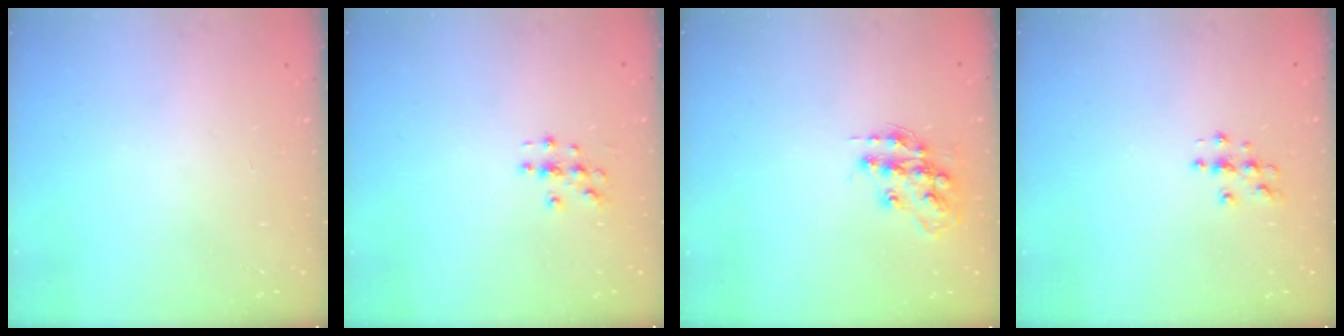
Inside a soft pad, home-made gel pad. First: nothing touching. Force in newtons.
{"total": 3.0, "press": 3.0, "slide": 0.3}
{"total": 13.3, "press": 13.3, "slide": 0.8}
{"total": 4.1, "press": 4.1, "slide": 0.5}